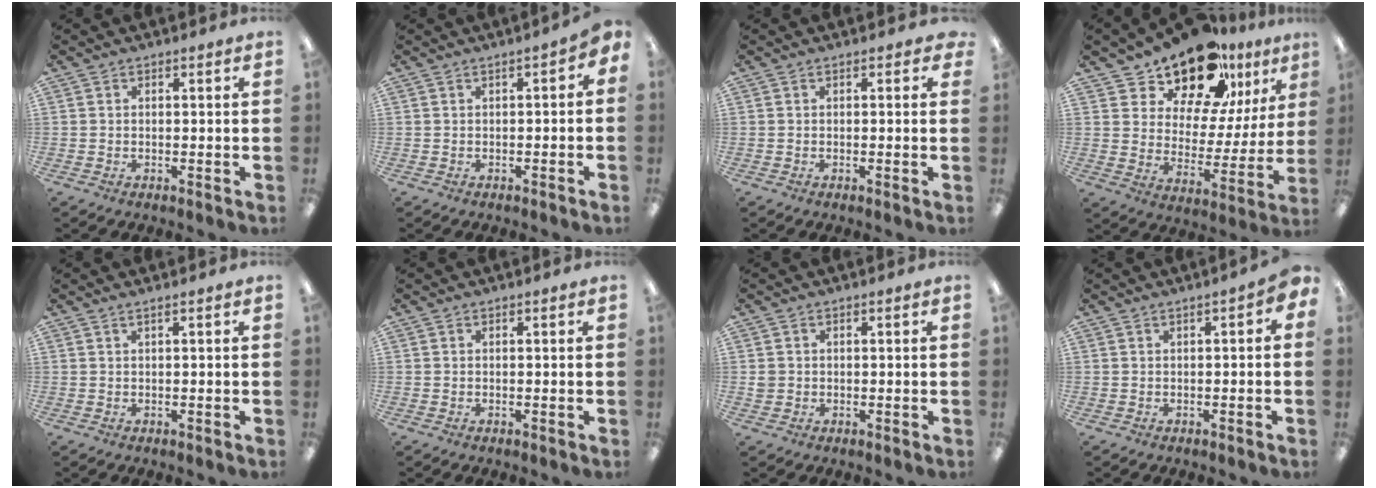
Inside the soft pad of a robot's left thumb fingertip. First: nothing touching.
{"total": 1.7, "force": [-0.7, 0.9, 1.2], "torque": [-0.022, 0.008, -0.014]}
{"total": 0.6, "force": [-0.1, 0.6, 0.2], "torque": [0.005, 0.000, -0.004]}
{"total": 17.8, "force": [15.1, 7.2, 6.0], "torque": [-0.108, -0.119, 0.268]}
{"total": 1.0, "force": [0.5, 0.0, 0.9], "torque": [-0.016, -0.001, 0.009]}
{"total": 0.0}
{"total": 1.5, "force": [0.0, 1.5, 0.0], "torque": [-0.002, 0.005, -0.003]}
{"total": 1.5, "force": [-0.2, 0.7, 1.3], "torque": [-0.025, 0.007, -0.005]}